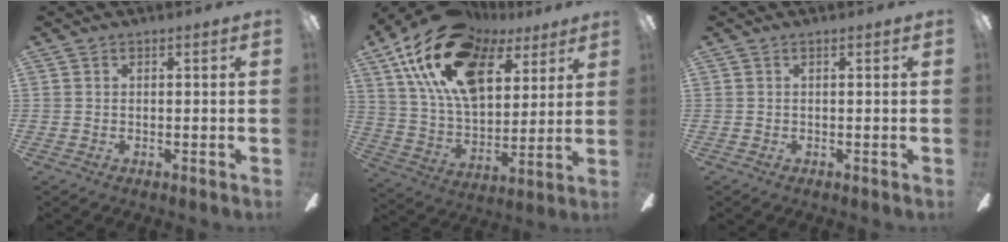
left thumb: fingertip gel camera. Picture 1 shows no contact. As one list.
[{"total": 22.0, "force": [12.3, 11.9, 13.8], "torque": [-0.262, -0.057, 0.218]}, {"total": 0.0}]